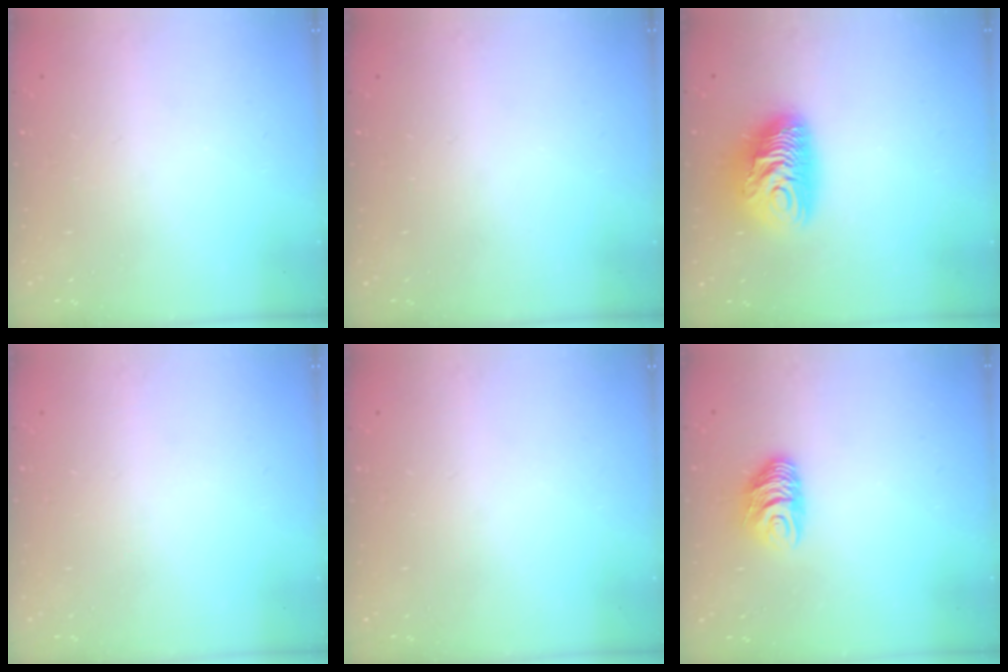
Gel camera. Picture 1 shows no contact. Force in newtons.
{"total": 0.0}
{"total": 12.4, "press": 12.3, "slide": 0.9}
{"total": 0.0}
{"total": 0.0}
{"total": 7.6, "press": 7.6, "slide": 0.8}